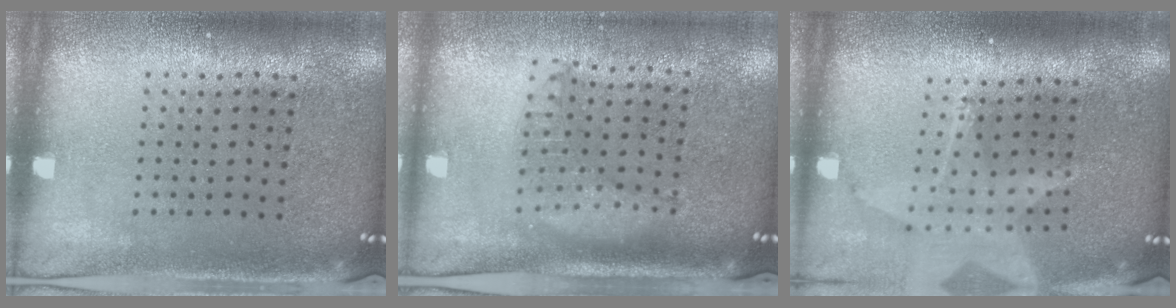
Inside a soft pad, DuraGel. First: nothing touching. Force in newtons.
{"total": 1.3, "press": 1.3, "slide": 0.2}
{"total": 1.8, "press": 1.5, "slide": 1.1}